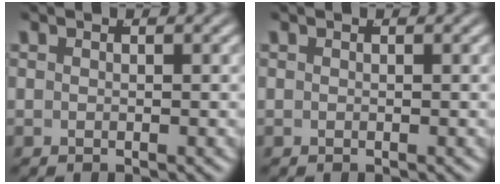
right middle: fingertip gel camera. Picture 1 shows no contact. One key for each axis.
{"total": 0.0}